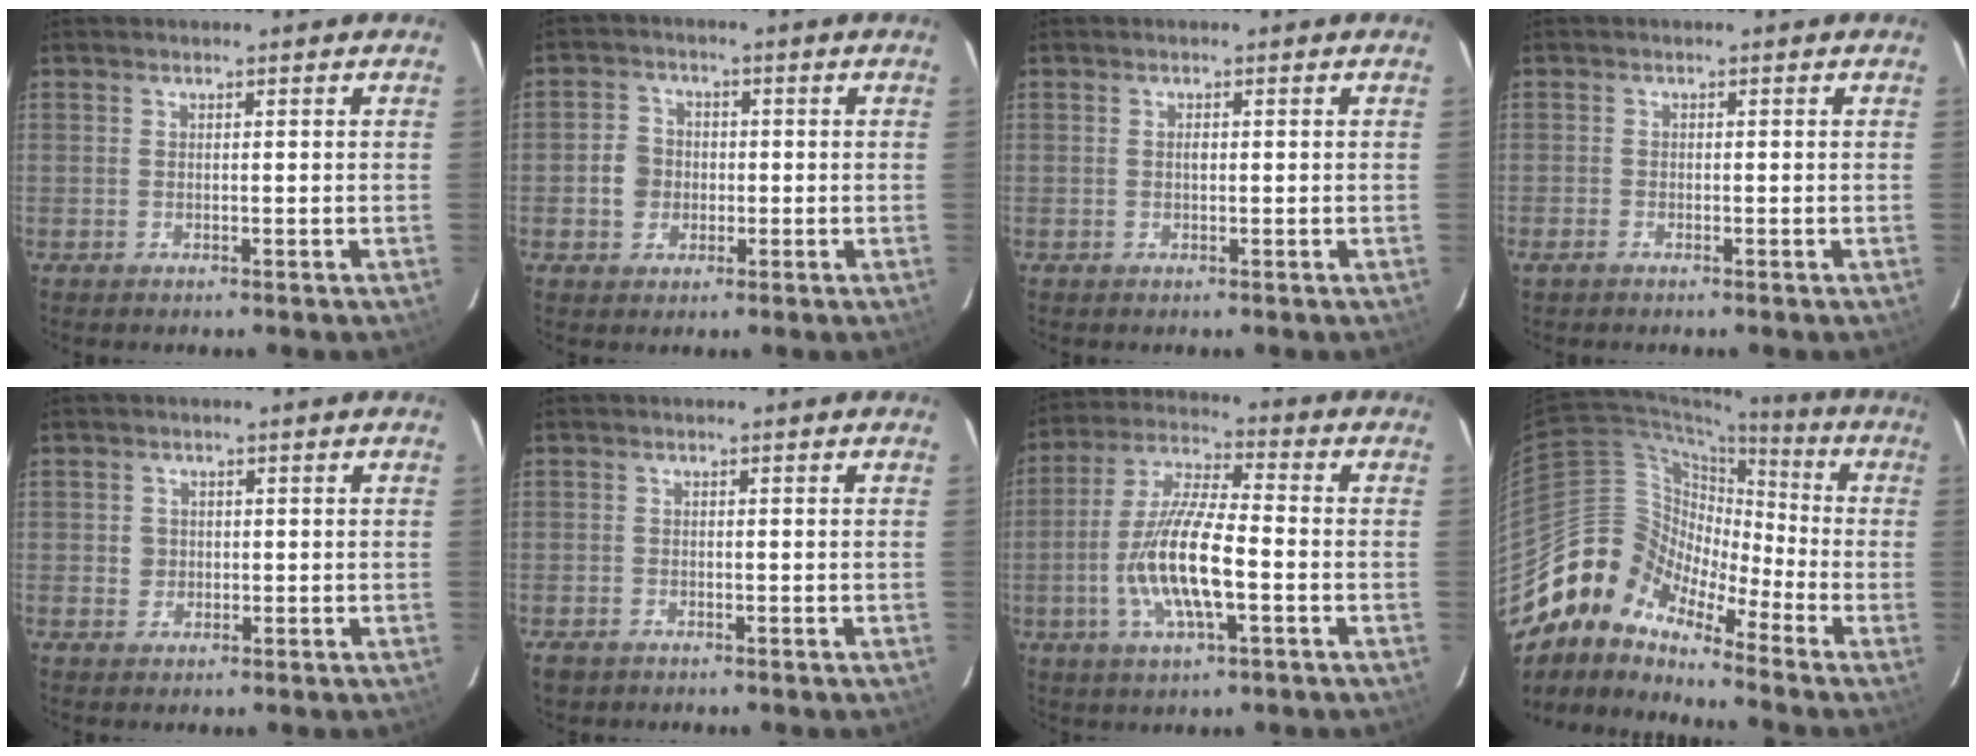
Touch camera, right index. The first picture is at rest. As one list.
[{"total": 5.0, "force": [-0.8, 4.7, 1.6], "torque": [-0.031, 0.016, -0.011]}, {"total": 0.7, "force": [0.0, 0.4, 0.5], "torque": [-0.009, 0.003, 0.000]}, {"total": 1.4, "force": [-1.0, 0.8, 0.4], "torque": [-0.011, -0.003, -0.020]}, {"total": 2.2, "force": [-0.1, 2.2, 0.3], "torque": [-0.002, 0.003, 0.000]}, {"total": 2.8, "force": [-1.8, 1.9, 1.1], "torque": [-0.029, -0.005, -0.029]}, {"total": 13.9, "force": [-3.6, 3.4, 13.0], "torque": [-0.266, -0.003, -0.069]}, {"total": 12.2, "force": [-9.7, 6.0, 4.3], "torque": [-0.070, 0.022, -0.211]}]